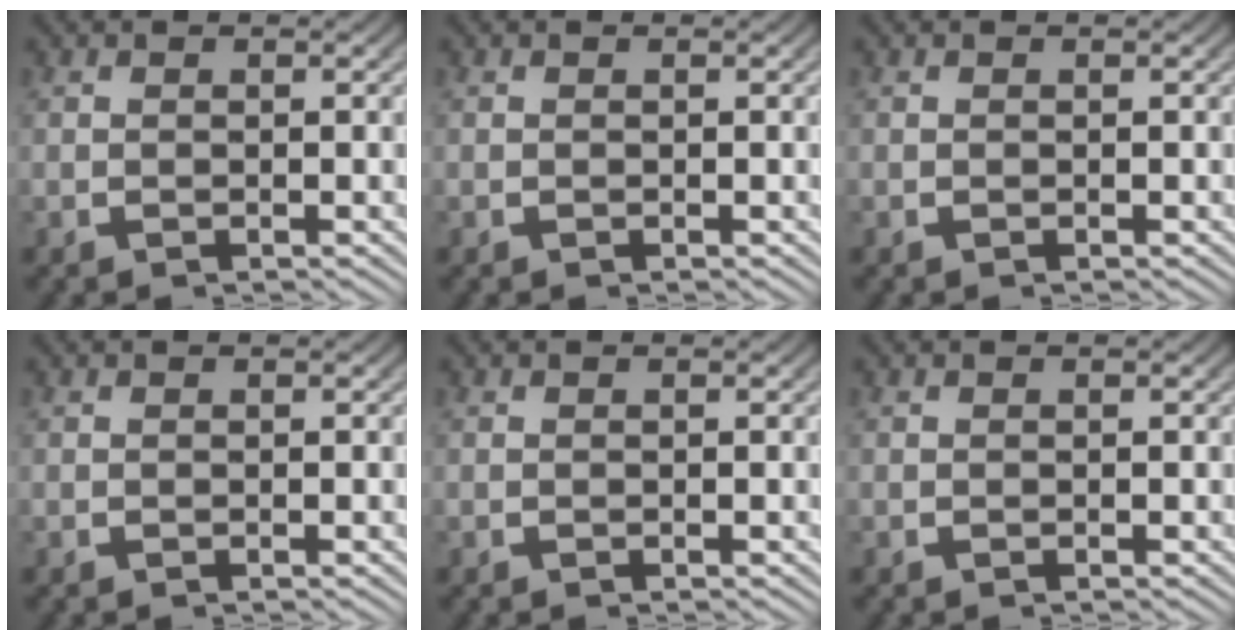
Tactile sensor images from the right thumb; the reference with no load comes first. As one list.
[{"total": 0.0}, {"total": 0.0}, {"total": 0.0}, {"total": 0.0}, {"total": 0.0}]